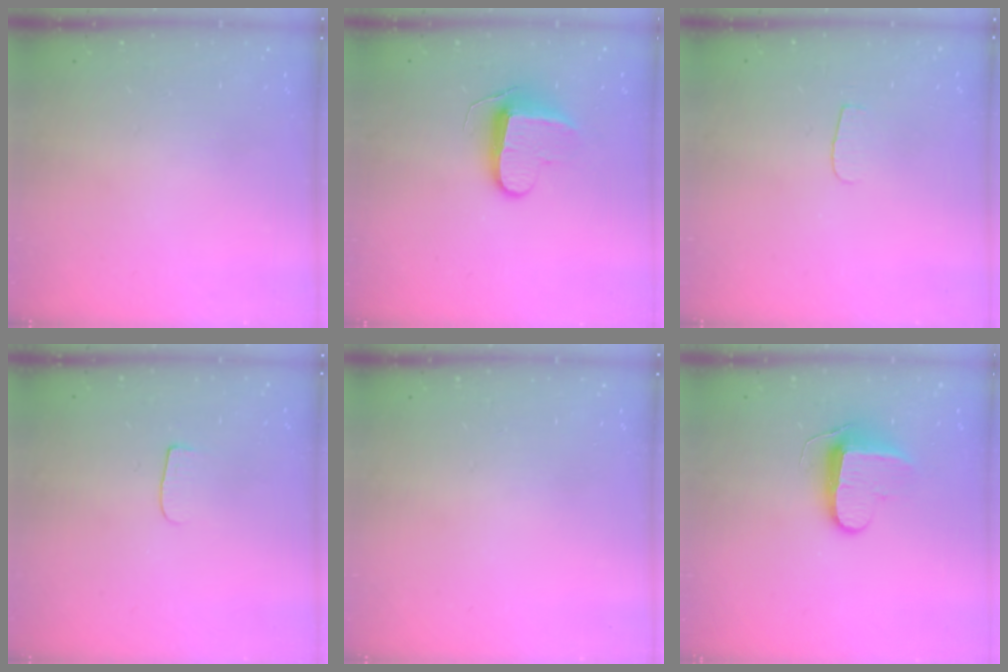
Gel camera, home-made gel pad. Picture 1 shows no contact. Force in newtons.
{"total": 9.3, "press": 9.3, "slide": 0.0}
{"total": 4.0, "press": 4.0, "slide": 0.4}
{"total": 4.5, "press": 4.4, "slide": 0.6}
{"total": 0.0}
{"total": 9.5, "press": 9.5, "slide": 0.6}